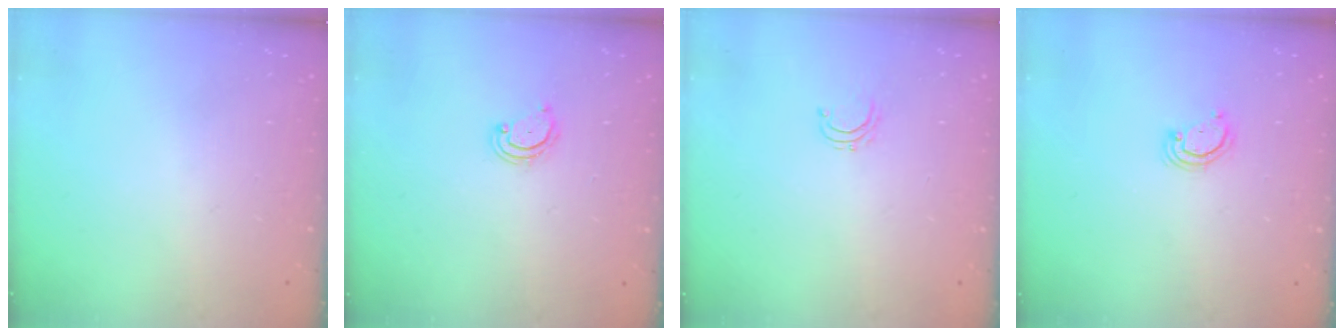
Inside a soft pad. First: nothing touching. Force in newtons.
{"total": 3.3, "press": 3.3, "slide": 0.3}
{"total": 3.1, "press": 3.1, "slide": 0.2}
{"total": 3.7, "press": 3.7, "slide": 0.3}